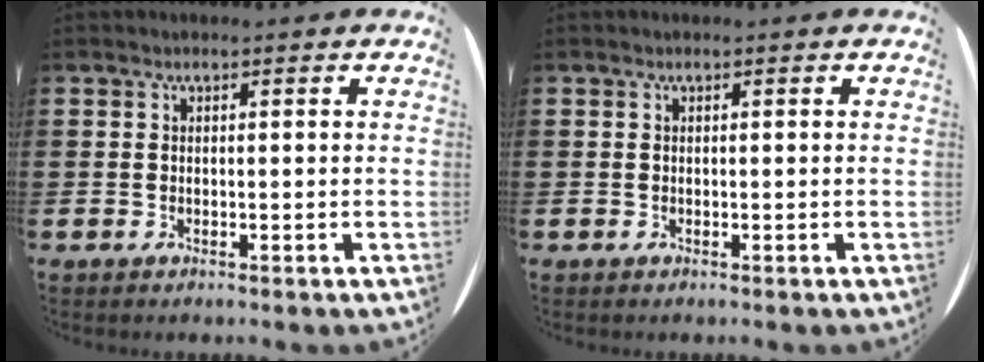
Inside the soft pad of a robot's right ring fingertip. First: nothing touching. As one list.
[{"total": 0.0}]